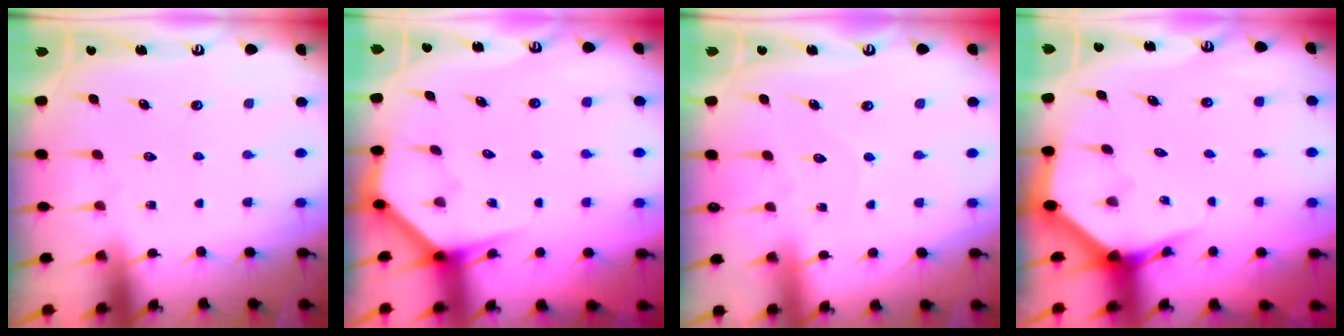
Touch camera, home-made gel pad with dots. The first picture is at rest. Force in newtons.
{"total": 3.9, "press": 3.9, "slide": 0.2}
{"total": 3.7, "press": 3.7, "slide": 0.1}
{"total": 3.9, "press": 3.9, "slide": 0.2}